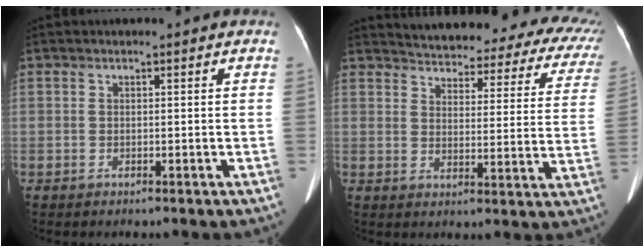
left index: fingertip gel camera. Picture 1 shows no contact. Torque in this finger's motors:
{"motor_torque": [0.83, -1.08, 0.08, -0.01]}